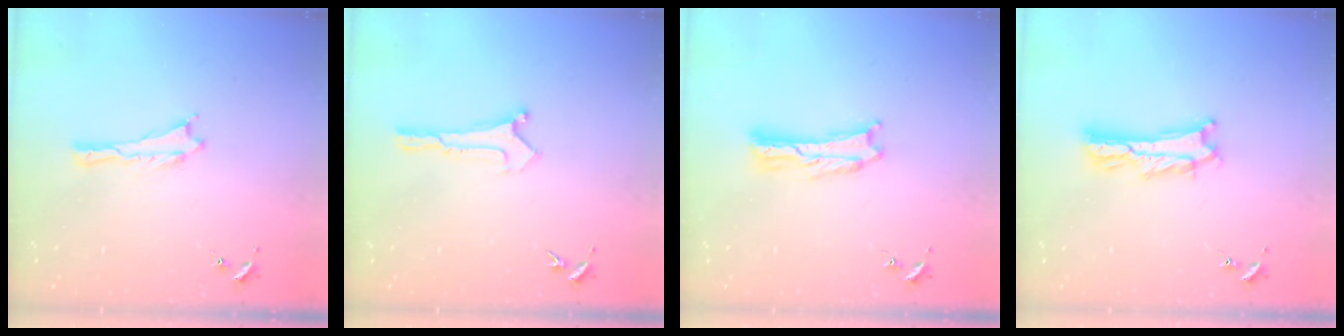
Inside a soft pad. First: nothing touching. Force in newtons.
{"total": 0.0}
{"total": 1.0, "press": 1.0, "slide": 0.2}
{"total": 4.3, "press": 4.3, "slide": 0.5}